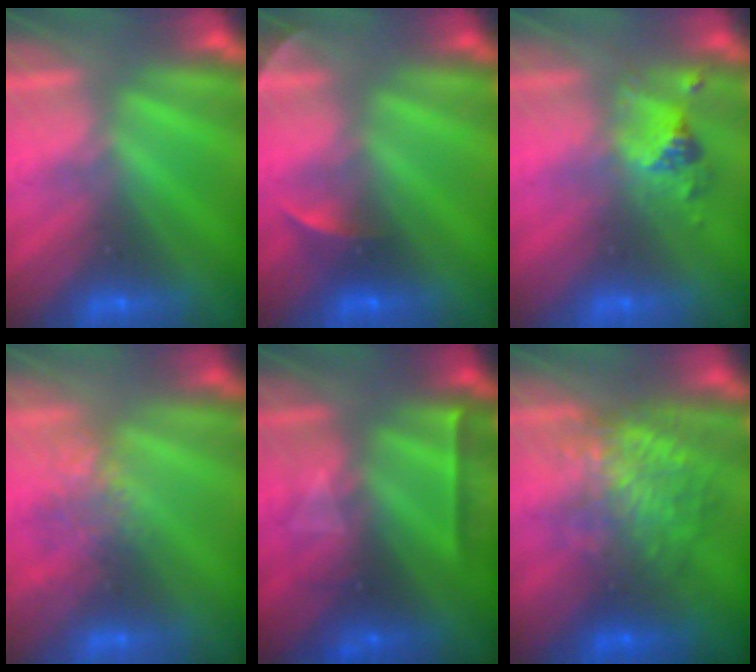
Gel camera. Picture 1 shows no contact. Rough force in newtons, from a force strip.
{"total": 2.3}
{"total": 2.4}
{"total": 2.6}
{"total": 2.3}
{"total": 7.9}